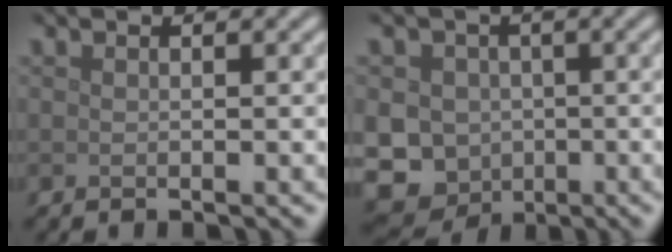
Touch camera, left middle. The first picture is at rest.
{"total": 11.7, "force": [-2.0, 10.8, 4.2], "torque": [-0.087, -0.009, -0.063]}